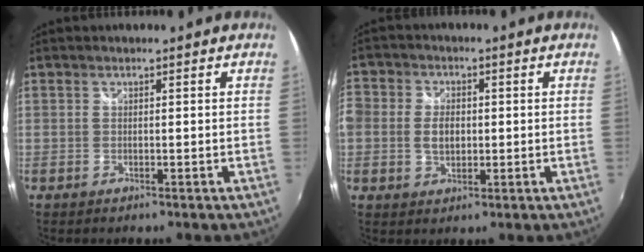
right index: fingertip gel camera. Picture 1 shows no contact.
{"total": 8.1, "force": [-0.7, 6.4, 4.8], "torque": [-0.116, 0.013, -0.019]}